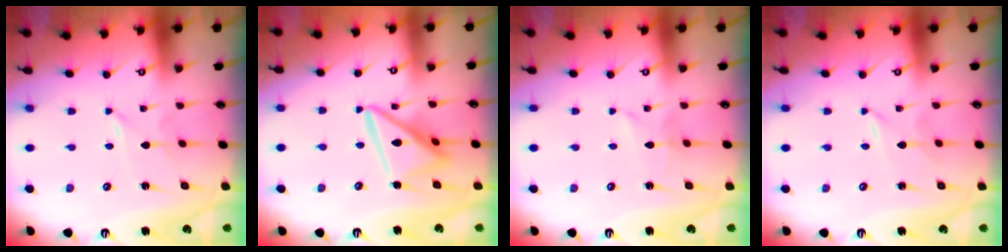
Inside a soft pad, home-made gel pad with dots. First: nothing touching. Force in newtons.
{"total": 15.0, "press": 14.9, "slide": 1.6}
{"total": 2.1, "press": 2.1, "slide": 0.3}
{"total": 0.0}